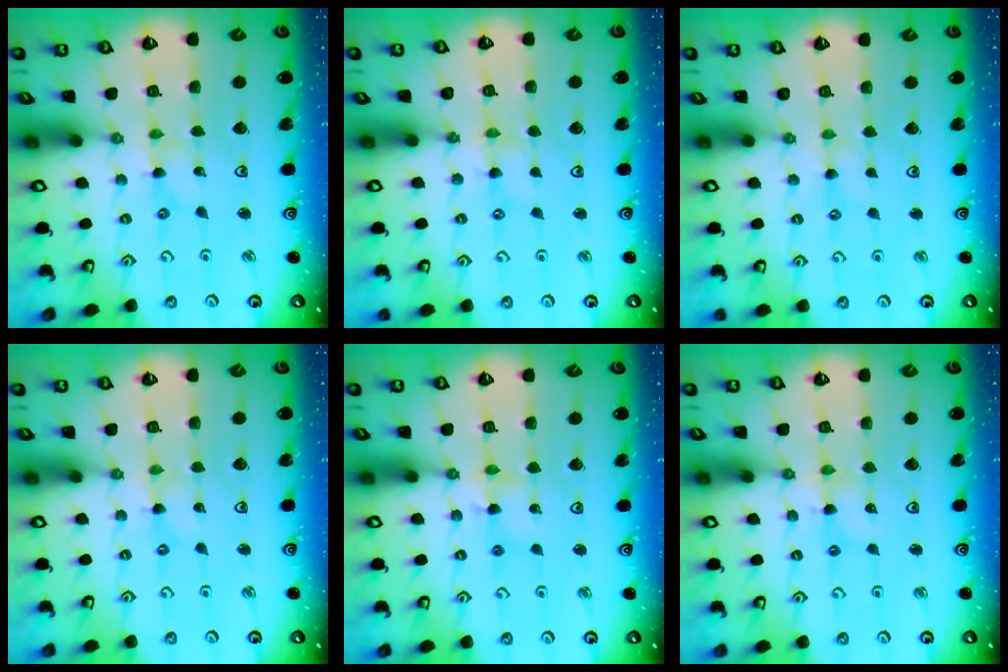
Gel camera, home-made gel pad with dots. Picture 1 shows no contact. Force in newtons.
{"total": 0.6, "press": 0.6, "slide": 0.1}
{"total": 0.7, "press": 0.6, "slide": 0.2}
{"total": 0.0}
{"total": 3.8, "press": 3.8, "slide": 0.4}
{"total": 2.6, "press": 2.6, "slide": 0.2}